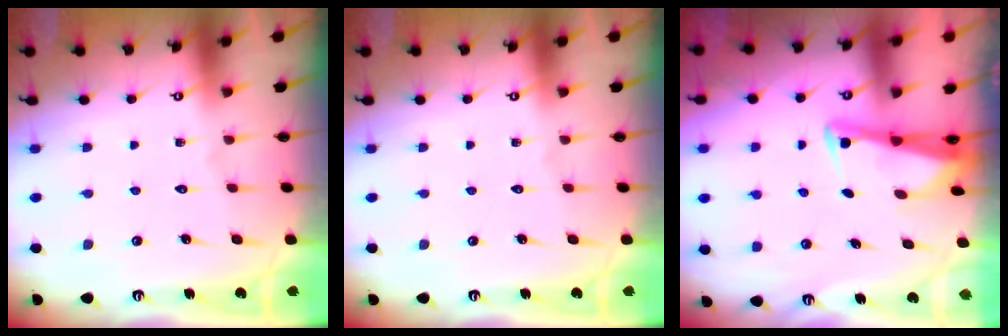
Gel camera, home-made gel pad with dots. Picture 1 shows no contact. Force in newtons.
{"total": 0.0}
{"total": 2.9, "press": 2.9, "slide": 0.2}